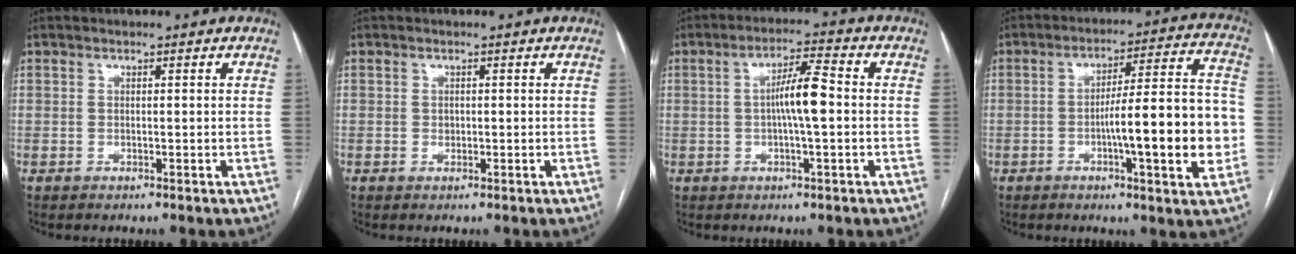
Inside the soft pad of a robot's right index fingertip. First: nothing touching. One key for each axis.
{"total": 0.7, "fx": -0.1, "fy": 0.5, "fz": 0.4, "tx": -0.009, "ty": 0.001, "tz": -0.002}
{"total": 6.5, "fx": -0.2, "fy": 0.6, "fz": 6.5, "tx": -0.117, "ty": 0.011, "tz": -0.007}
{"total": 15.6, "fx": -3.3, "fy": 1.4, "fz": 15.1, "tx": -0.220, "ty": 0.017, "tz": -0.048}